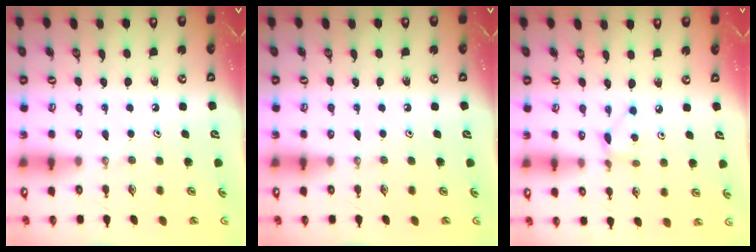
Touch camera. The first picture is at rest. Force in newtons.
{"total": 0.0}
{"total": 3.6, "press": 3.6, "slide": 0.3}